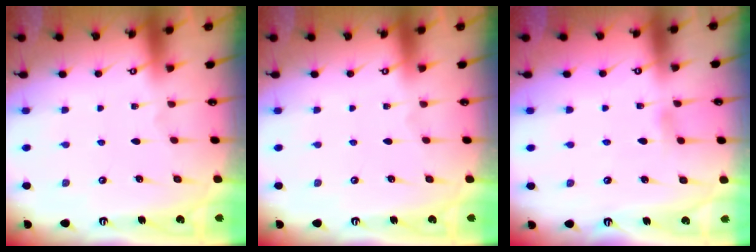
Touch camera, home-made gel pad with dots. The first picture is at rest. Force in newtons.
{"total": 0.0}
{"total": 3.3, "press": 3.3, "slide": 0.3}